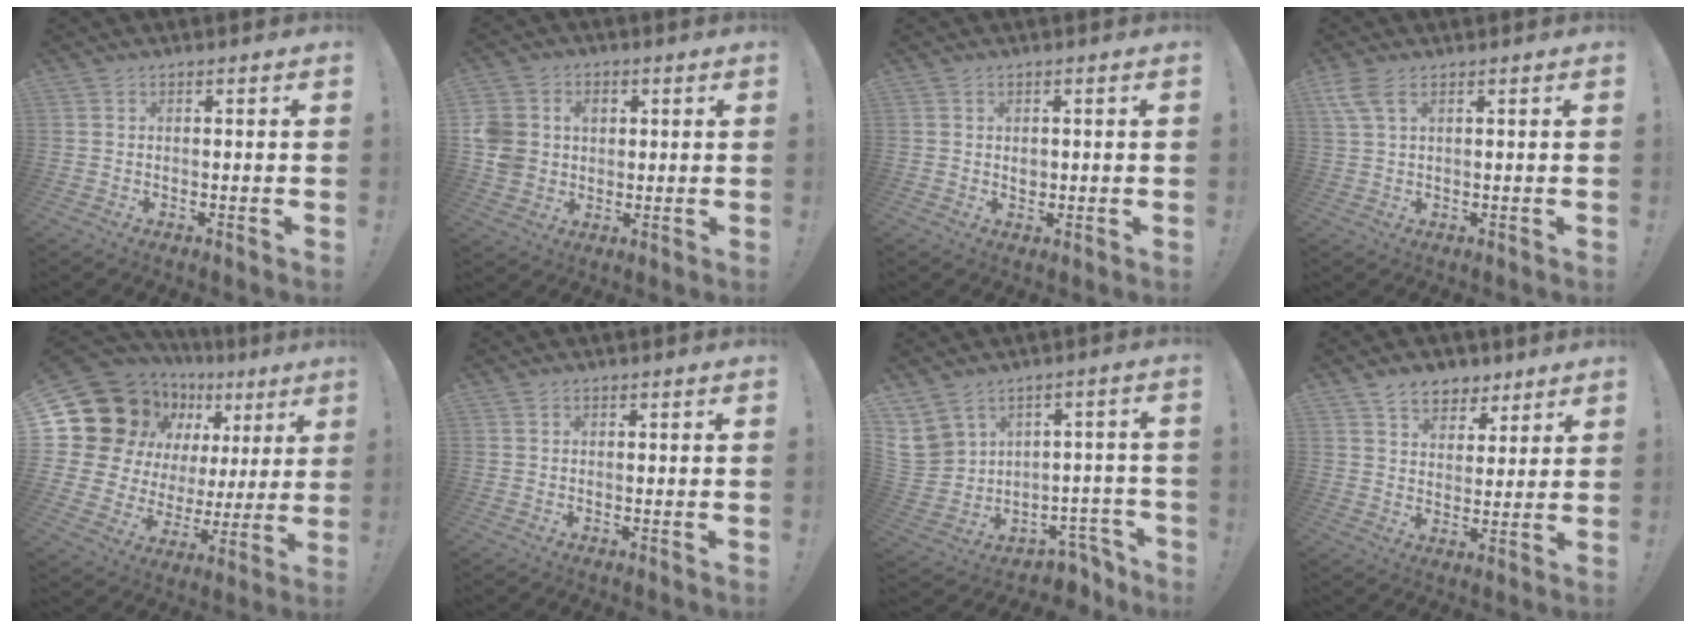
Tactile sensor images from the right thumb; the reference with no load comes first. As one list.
[{"total": 9.4, "force": [1.3, 8.5, 3.9], "torque": [-0.095, -0.003, 0.028]}, {"total": 1.5, "force": [0.1, 1.3, 0.6], "torque": [0.002, -0.004, -0.001]}, {"total": 5.1, "force": [2.7, 2.1, 3.8], "torque": [-0.081, 0.001, 0.054]}, {"total": 18.7, "force": [10.6, 12.0, 9.7], "torque": [-0.152, -0.078, 0.225]}, {"total": 0.5, "force": [0.3, 0.4, 0.0], "torque": [0.006, -0.001, 0.005]}, {"total": 8.4, "force": [1.0, 7.3, 4.0], "torque": [-0.091, -0.003, 0.039]}, {"total": 8.8, "force": [6.0, 5.8, 2.4], "torque": [-0.031, -0.038, 0.117]}]